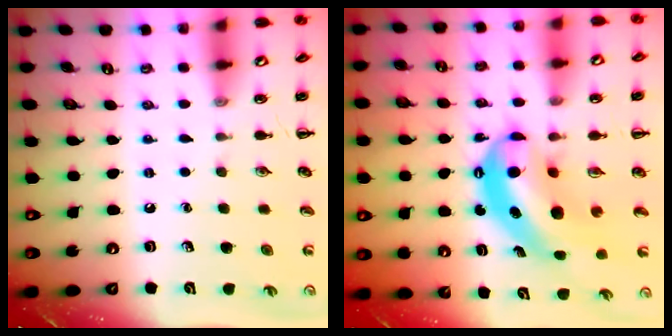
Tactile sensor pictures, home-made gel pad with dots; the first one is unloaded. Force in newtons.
{"total": 8.2, "press": 8.0, "slide": 1.4}